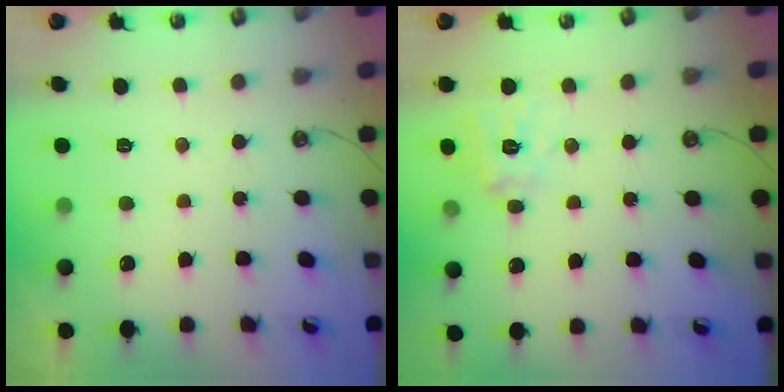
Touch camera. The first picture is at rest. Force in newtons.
{"total": 11.9, "press": 11.8, "slide": 1.1}